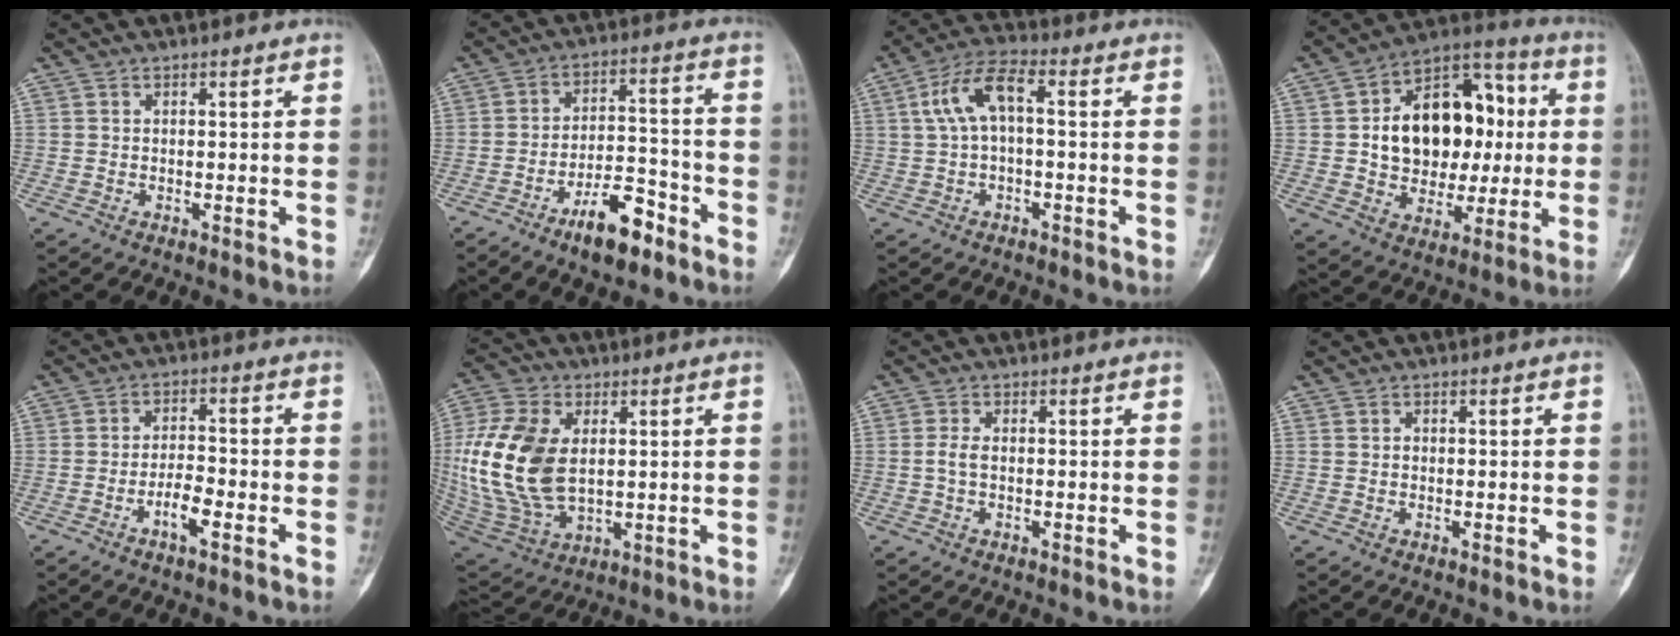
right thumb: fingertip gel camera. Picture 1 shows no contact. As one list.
[{"total": 10.0, "force": [-6.6, 3.8, 6.6], "torque": [-0.102, 0.053, -0.110]}, {"total": 7.9, "force": [0.9, 3.2, 7.2], "torque": [-0.153, 0.033, 0.011]}, {"total": 20.8, "force": [2.0, 14.5, 14.7], "torque": [-0.179, 0.026, 0.036]}, {"total": 4.9, "force": [-2.6, 1.3, 3.9], "torque": [-0.073, 0.020, -0.049]}, {"total": 19.5, "force": [1.6, 12.0, 15.3], "torque": [-0.320, -0.010, 0.041]}, {"total": 1.9, "force": [-0.2, 0.9, 1.6], "torque": [-0.033, 0.003, -0.006]}, {"total": 0.0}]